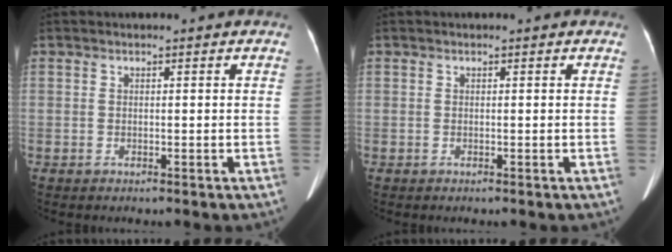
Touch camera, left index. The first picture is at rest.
{"total": 0.0}